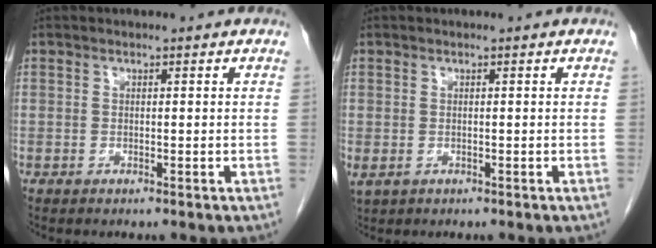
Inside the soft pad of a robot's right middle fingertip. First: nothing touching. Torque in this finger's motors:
{"motor_torque": [0.68, 0.09, 0.91, 0.21]}